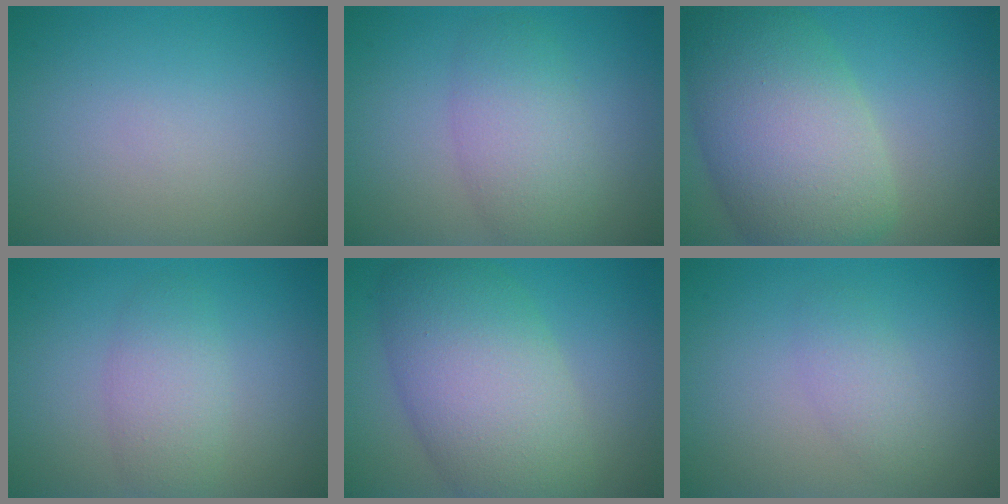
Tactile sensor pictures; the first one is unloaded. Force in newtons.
{"total": 4.2, "press": 4.2, "slide": 0.0}
{"total": 10.8, "press": 10.8, "slide": 0.4}
{"total": 2.9, "press": 2.9, "slide": 0.1}
{"total": 9.6, "press": 9.6, "slide": 0.7}
{"total": 1.7, "press": 1.7, "slide": 0.1}